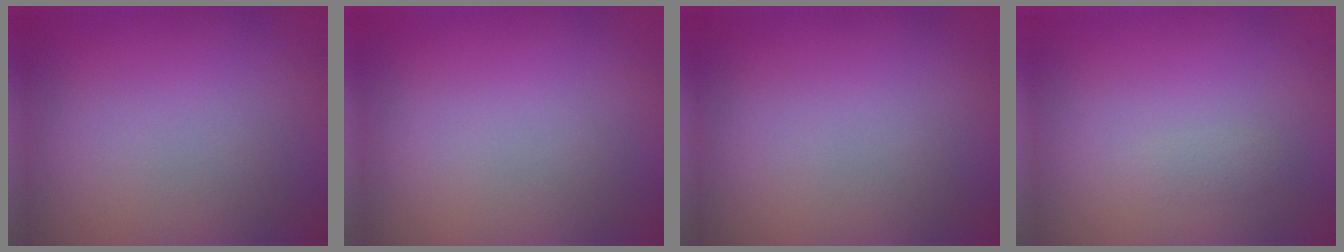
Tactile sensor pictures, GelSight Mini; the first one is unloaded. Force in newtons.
{"total": 0.0}
{"total": 0.0}
{"total": 0.6, "press": 0.6, "slide": 0.0}